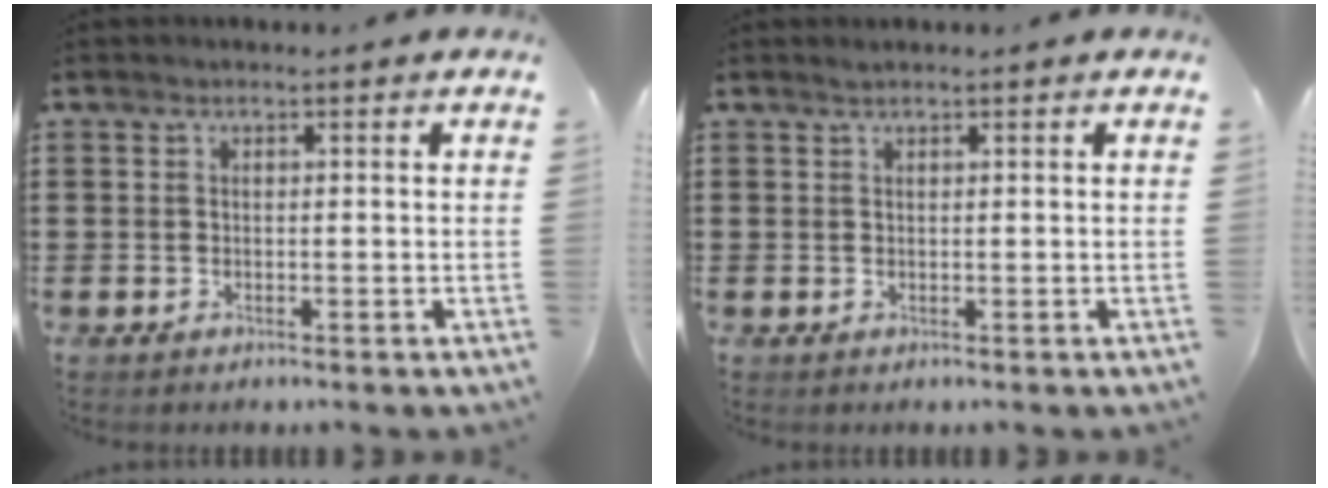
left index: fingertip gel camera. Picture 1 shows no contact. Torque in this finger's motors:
{"motor_torque": [-0.01, 0.02, -0.11, -0.09]}